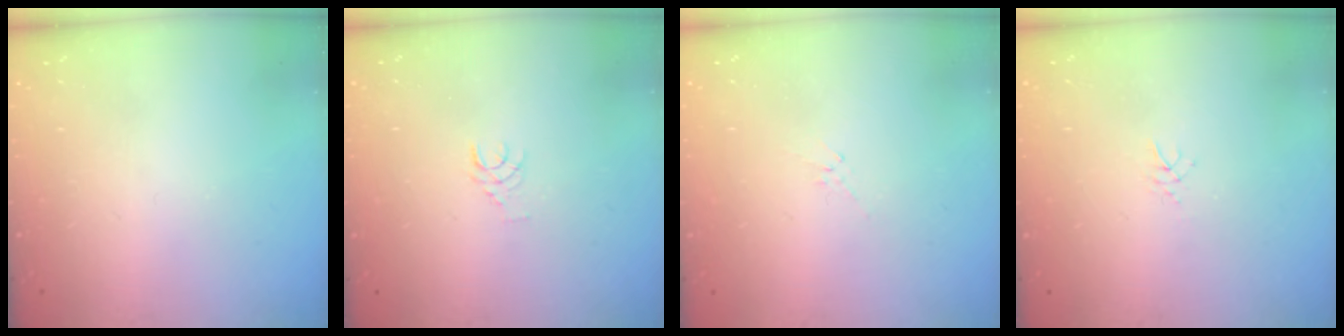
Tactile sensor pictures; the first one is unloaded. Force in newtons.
{"total": 3.6, "press": 3.6, "slide": 0.3}
{"total": 2.1, "press": 2.0, "slide": 0.6}
{"total": 3.1, "press": 3.0, "slide": 0.5}